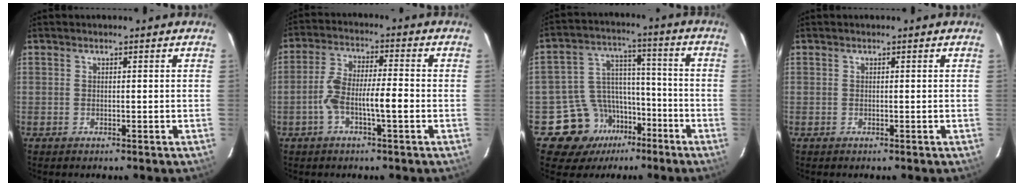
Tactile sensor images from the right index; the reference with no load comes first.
{"total": 7.5, "force": [-2.2, 1.3, 7.1], "torque": [-0.139, 0.020, -0.043]}
{"total": 12.0, "force": [-6.4, 9.7, 2.9], "torque": [-0.042, 0.060, -0.087]}
{"total": 0.0}